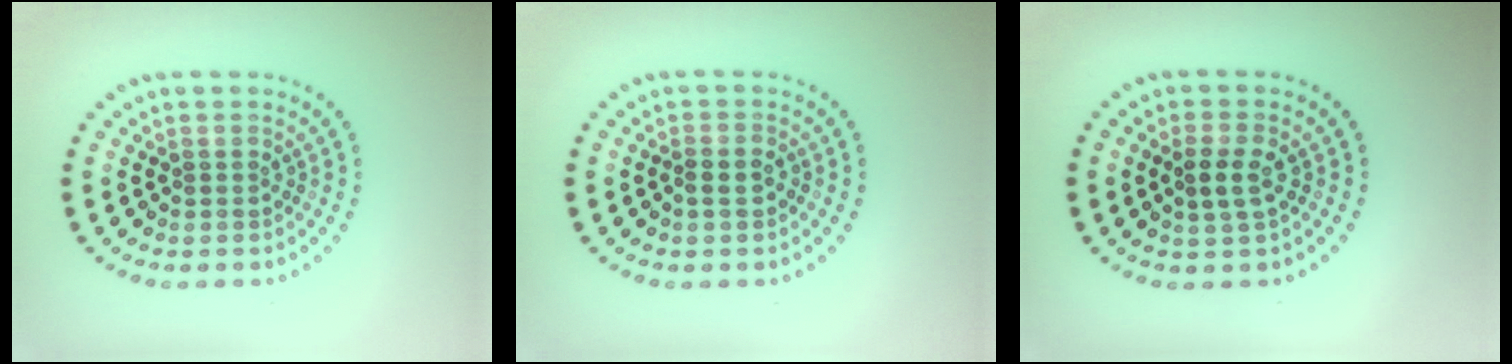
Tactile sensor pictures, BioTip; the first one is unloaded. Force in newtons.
{"total": 1.0, "press": 0.9, "slide": 0.4}
{"total": 2.4, "press": 2.3, "slide": 0.8}